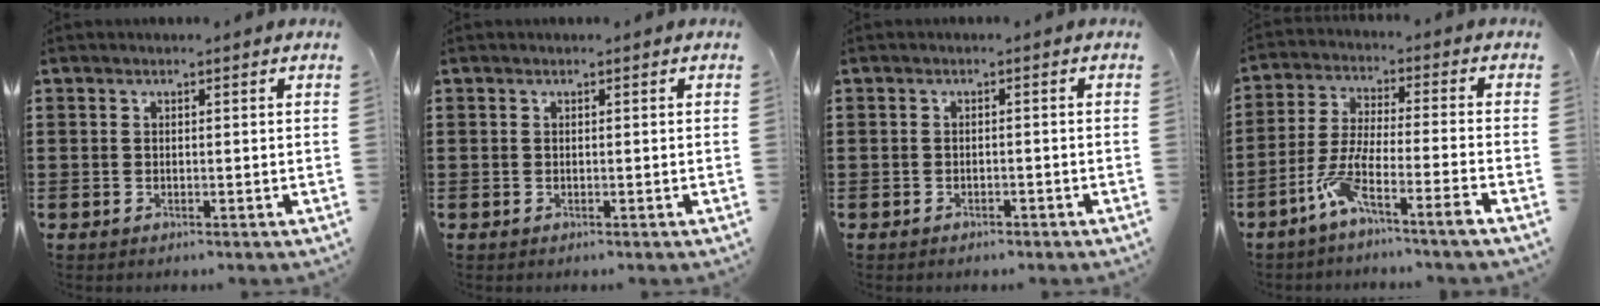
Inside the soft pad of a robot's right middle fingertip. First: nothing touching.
{"total": 0.0}
{"total": 0.9, "force": [-0.8, 0.3, 0.0], "torque": [-0.003, 0.002, -0.018]}
{"total": 6.8, "force": [-5.1, 0.3, 4.5], "torque": [-0.095, -0.004, -0.098]}